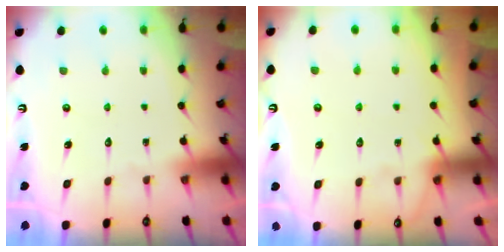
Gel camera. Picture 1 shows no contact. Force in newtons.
{"total": 5.0, "press": 4.9, "slide": 0.7}